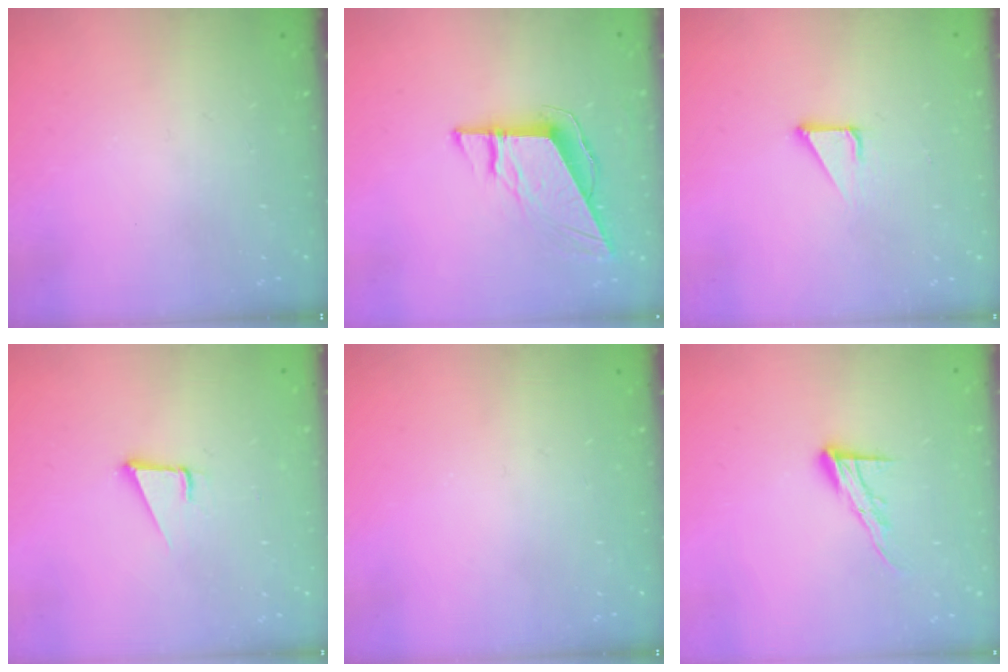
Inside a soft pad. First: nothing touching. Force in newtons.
{"total": 9.3, "press": 9.2, "slide": 1.3}
{"total": 2.1, "press": 2.1, "slide": 0.1}
{"total": 3.6, "press": 2.8, "slide": 2.3}
{"total": 0.0}
{"total": 9.8, "press": 9.8, "slide": 0.6}